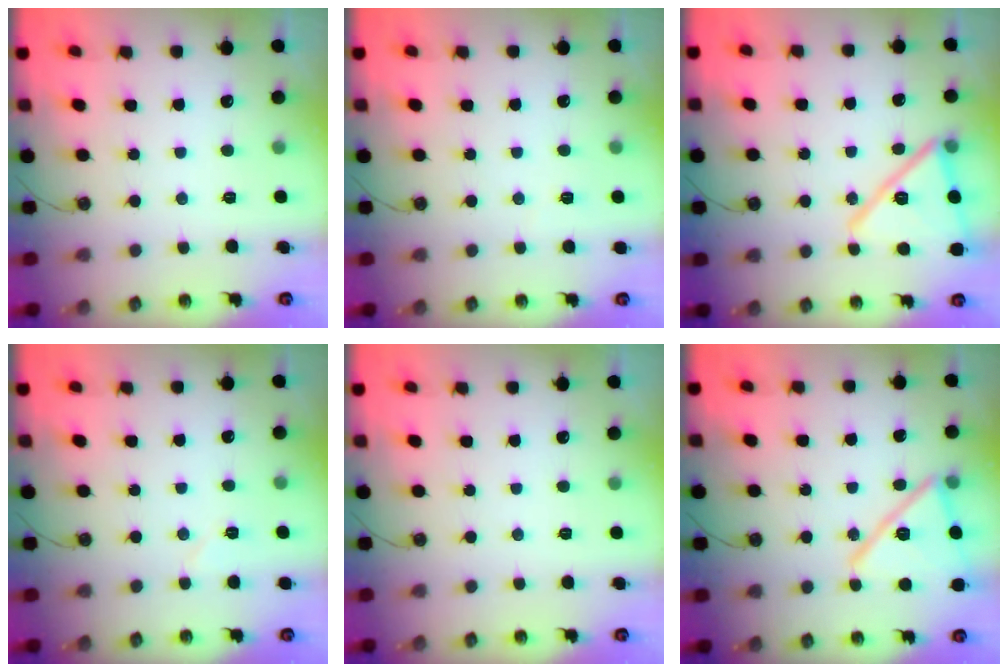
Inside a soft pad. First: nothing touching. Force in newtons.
{"total": 2.6, "press": 2.5, "slide": 0.7}
{"total": 16.1, "press": 15.8, "slide": 3.2}
{"total": 4.3, "press": 3.9, "slide": 1.8}
{"total": 0.0}
{"total": 17.0, "press": 17.0, "slide": 0.5}